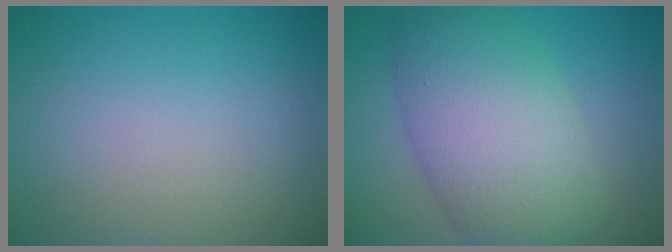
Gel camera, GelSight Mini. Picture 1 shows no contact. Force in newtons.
{"total": 9.7, "press": 9.7, "slide": 0.3}